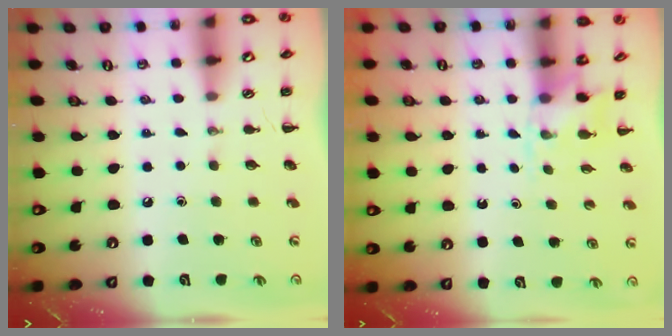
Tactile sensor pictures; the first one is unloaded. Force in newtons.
{"total": 2.9, "press": 2.7, "slide": 1.2}